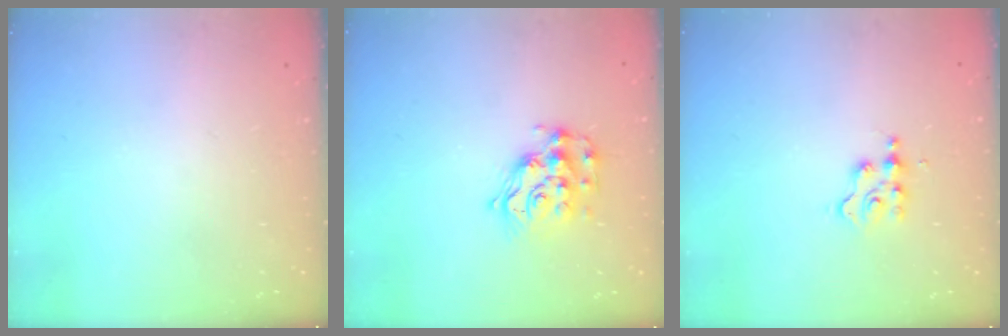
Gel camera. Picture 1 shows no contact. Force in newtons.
{"total": 13.9, "press": 13.9, "slide": 0.9}
{"total": 2.9, "press": 2.9, "slide": 0.2}